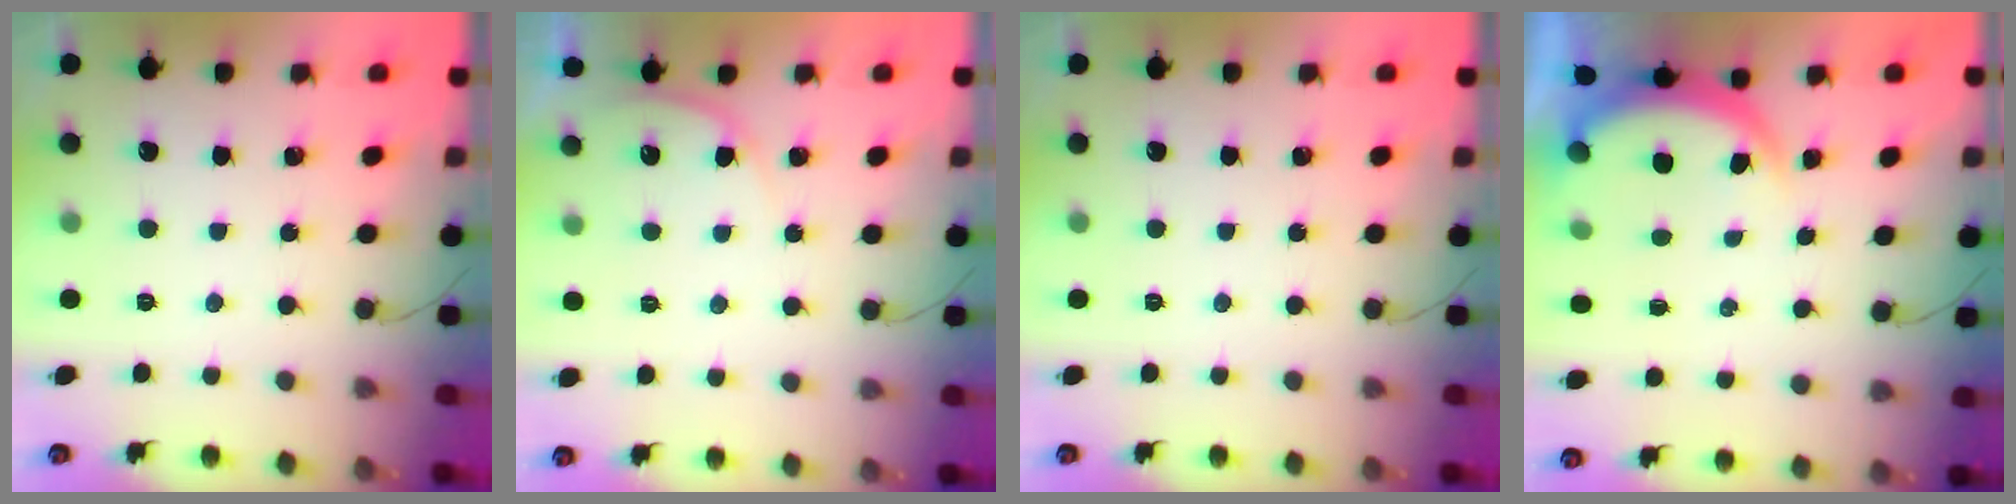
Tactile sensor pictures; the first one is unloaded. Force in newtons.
{"total": 3.8, "press": 3.8, "slide": 0.3}
{"total": 0.0}
{"total": 5.5, "press": 5.5, "slide": 0.4}